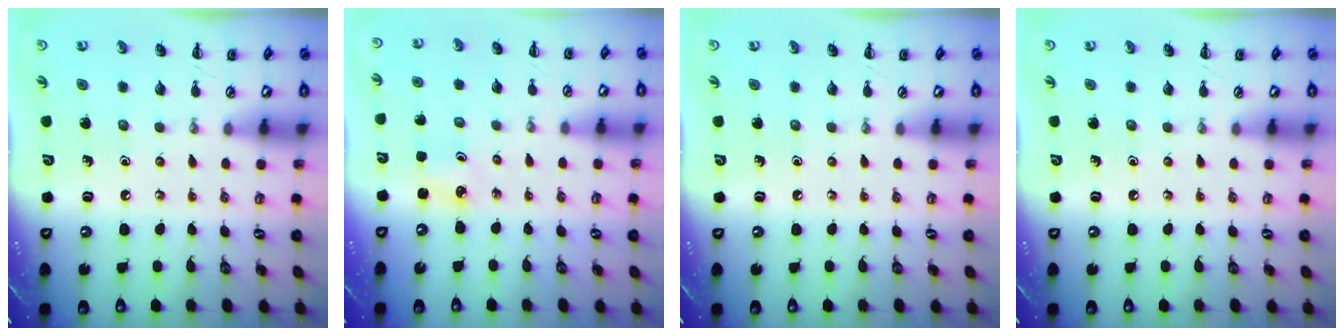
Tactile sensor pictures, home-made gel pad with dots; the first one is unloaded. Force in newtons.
{"total": 2.5, "press": 2.4, "slide": 0.8}
{"total": 0.0}
{"total": 0.0}